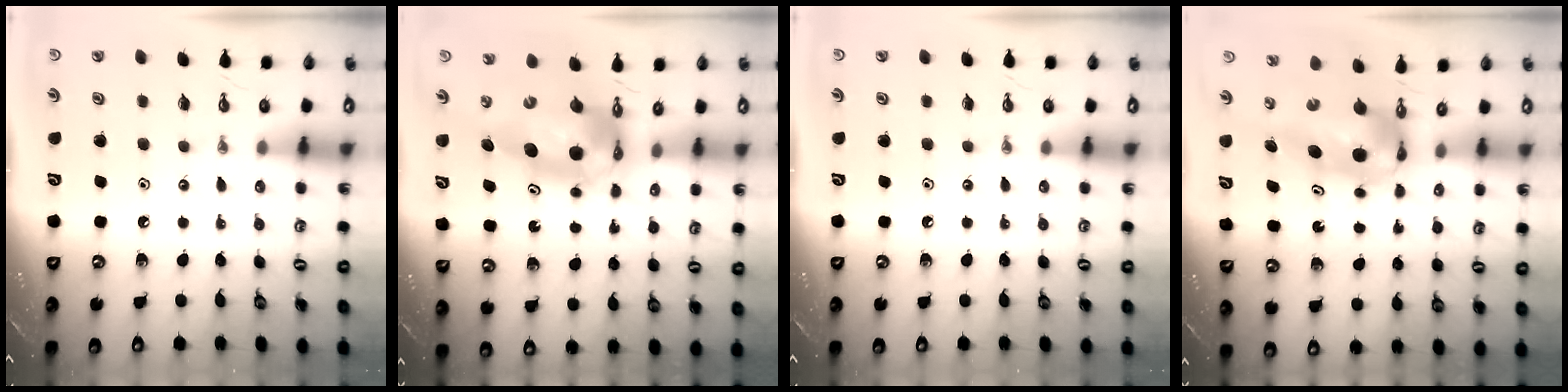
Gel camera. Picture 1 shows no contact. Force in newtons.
{"total": 10.6, "press": 10.5, "slide": 1.0}
{"total": 0.0}
{"total": 6.5, "press": 6.5, "slide": 0.4}